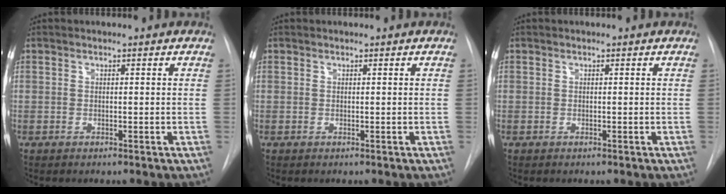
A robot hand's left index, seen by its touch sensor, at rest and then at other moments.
{"total": 0.0}
{"total": 0.0}